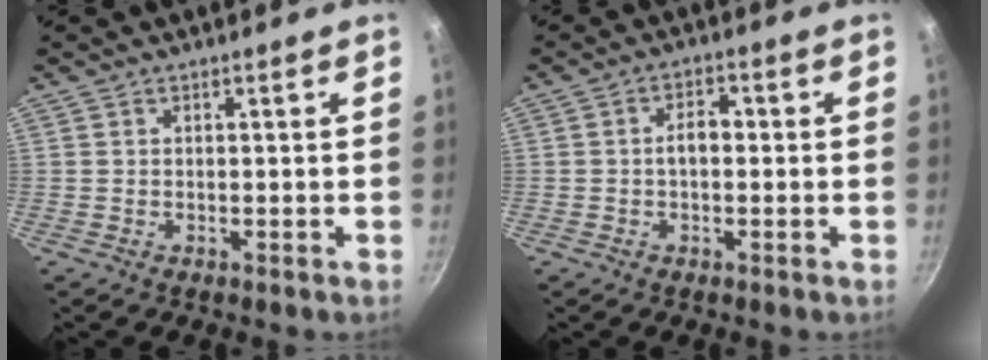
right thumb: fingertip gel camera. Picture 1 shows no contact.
{"total": 3.7, "force": [-0.2, 2.2, 2.9], "torque": [-0.037, 0.015, -0.007]}